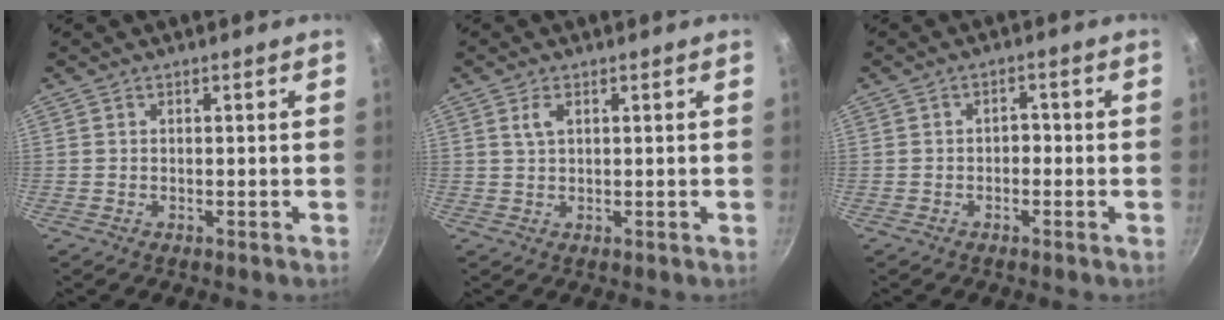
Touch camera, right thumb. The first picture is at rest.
{"total": 2.1, "force": [0.9, 1.0, 1.6], "torque": [-0.036, 0.002, 0.022]}
{"total": 2.0, "force": [-0.6, 1.4, 1.2], "torque": [-0.001, 0.010, -0.015]}